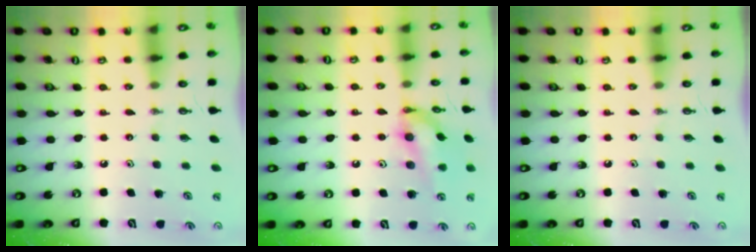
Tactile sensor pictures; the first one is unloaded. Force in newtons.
{"total": 12.8, "press": 12.8, "slide": 0.6}
{"total": 0.0}